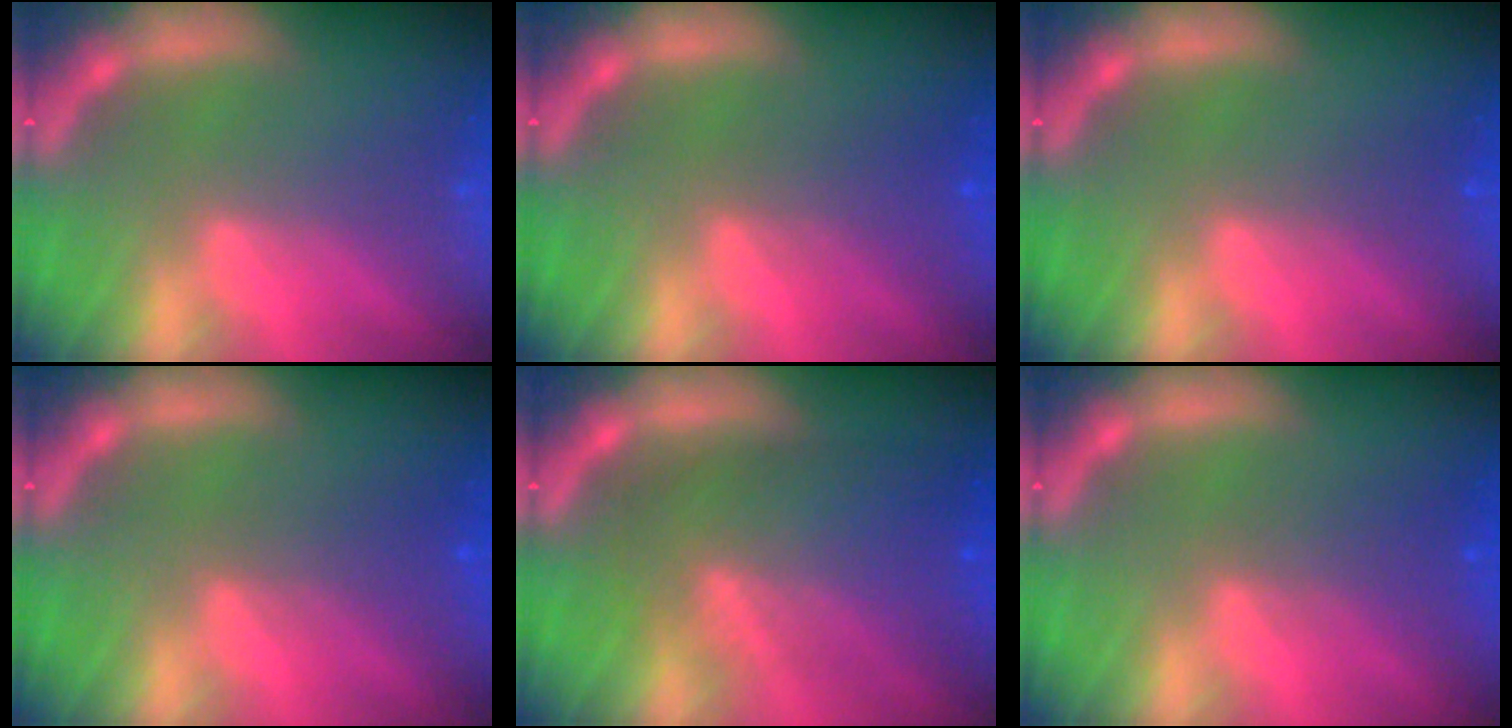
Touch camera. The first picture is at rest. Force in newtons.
{"total": 2.4}
{"total": 1.0}
{"total": 2.4}
{"total": 8.6}
{"total": 2.5}